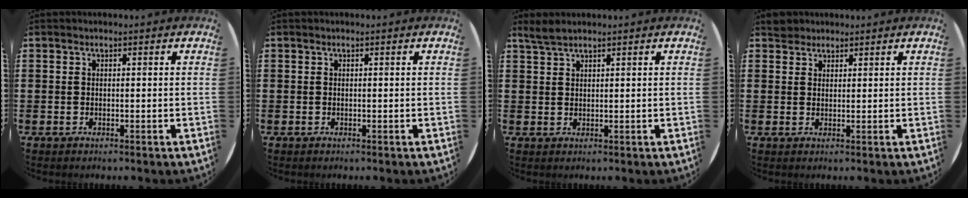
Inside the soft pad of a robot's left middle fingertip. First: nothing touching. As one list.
[{"total": 0.0}, {"total": 1.9, "force": [1.8, 0.2, 0.7], "torque": [-0.016, 0.003, 0.033]}, {"total": 2.1, "force": [1.9, 0.8, -0.1], "torque": [0.005, 0.003, 0.037]}]